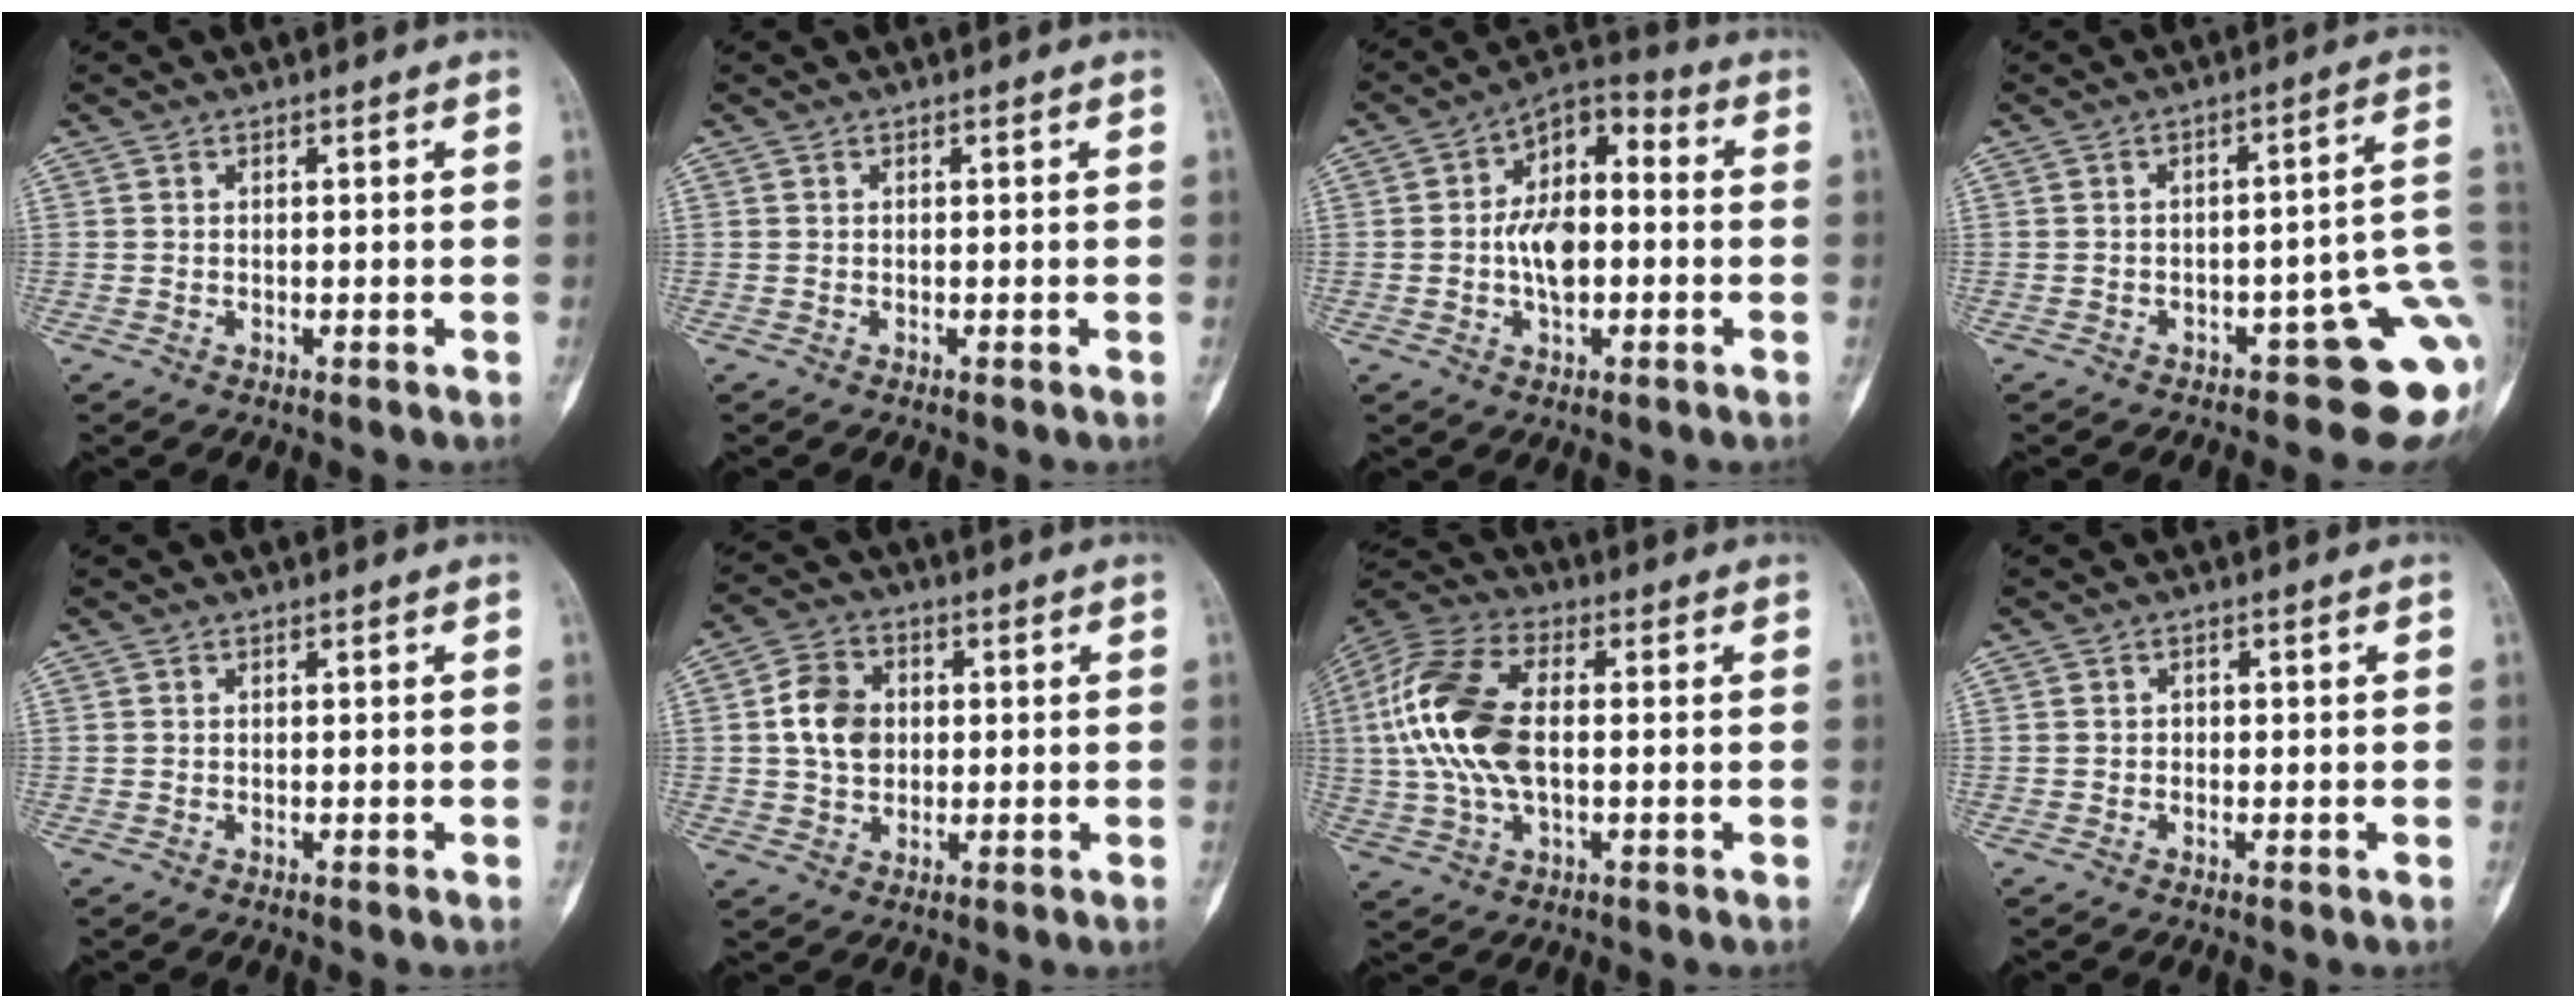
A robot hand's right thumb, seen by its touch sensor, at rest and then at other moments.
{"total": 0.0}
{"total": 11.5, "force": [-0.7, 6.6, 9.4], "torque": [-0.143, 0.033, -0.023]}
{"total": 12.3, "force": [-4.6, 4.6, 10.4], "torque": [-0.086, 0.045, -0.053]}
{"total": 0.0}
{"total": 8.4, "force": [0.8, 6.7, 5.1], "torque": [-0.070, 0.006, 0.011]}
{"total": 16.8, "force": [0.8, 8.9, 14.2], "torque": [-0.308, 0.016, 0.011]}
{"total": 0.5, "force": [-0.1, 0.5, 0.1], "torque": [0.006, 0.001, -0.003]}